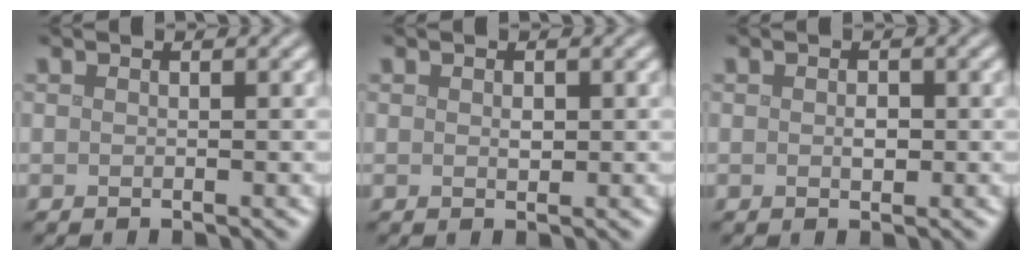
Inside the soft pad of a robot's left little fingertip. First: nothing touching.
{"total": 0.8, "force": [0.1, 0.5, 0.6], "torque": [-0.009, -0.001, 0.002]}
{"total": 1.1, "force": [0.0, 0.7, 0.8], "torque": [-0.013, -0.002, -0.002]}